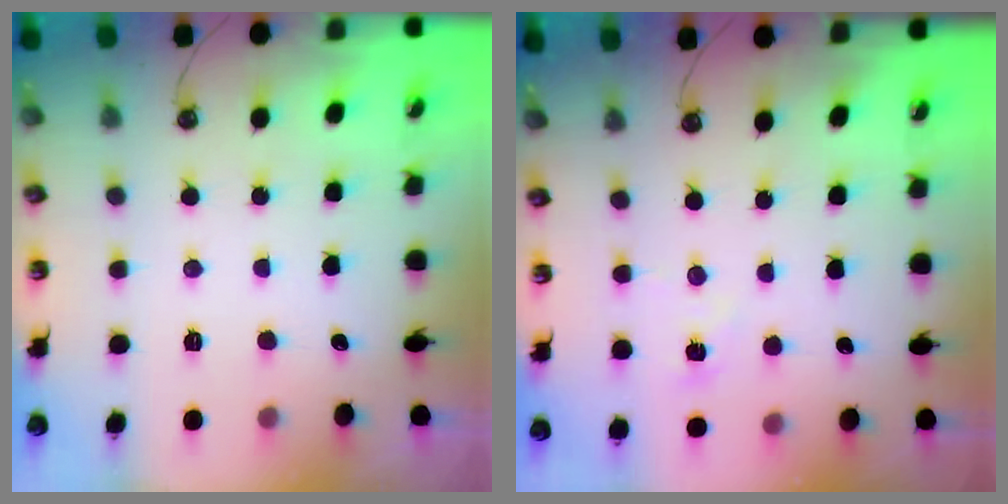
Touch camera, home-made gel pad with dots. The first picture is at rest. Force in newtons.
{"total": 3.9, "press": 3.9, "slide": 0.3}